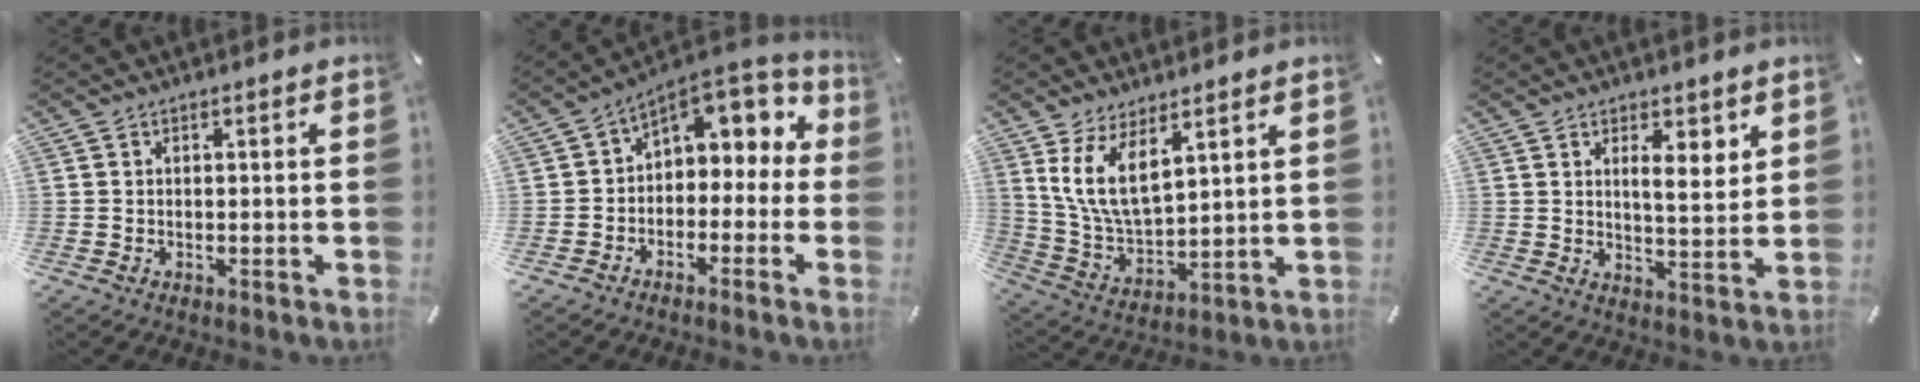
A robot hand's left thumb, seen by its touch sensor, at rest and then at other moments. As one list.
[{"total": 6.5, "force": [2.3, 5.2, 3.0], "torque": [-0.049, -0.021, 0.041]}, {"total": 10.9, "force": [6.3, 4.9, 7.5], "torque": [-0.179, -0.030, 0.113]}, {"total": 6.6, "force": [3.5, 2.8, 4.8], "torque": [-0.073, -0.023, 0.056]}]